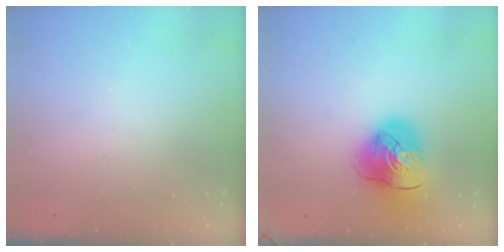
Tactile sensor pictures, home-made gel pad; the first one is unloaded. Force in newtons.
{"total": 12.1, "press": 11.9, "slide": 1.9}